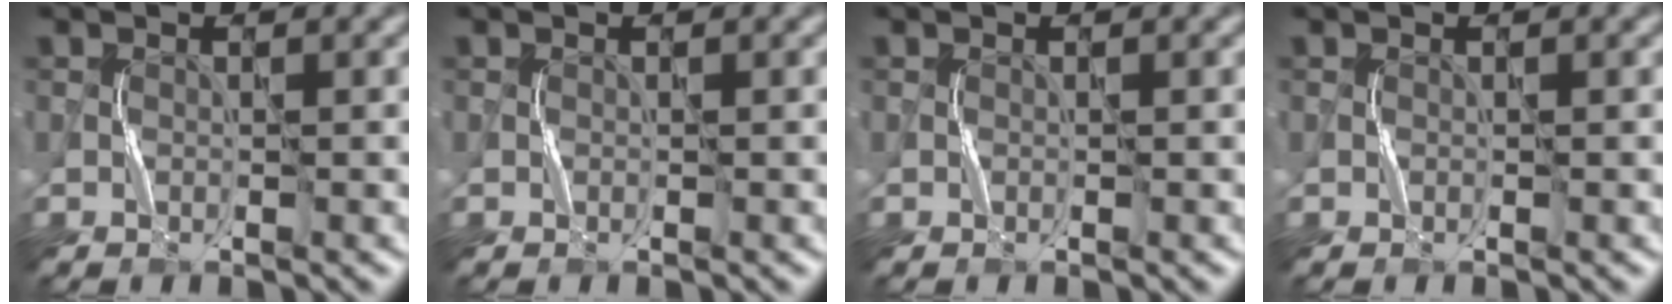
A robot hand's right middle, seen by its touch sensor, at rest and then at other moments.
{"total": 0.0}
{"total": 0.0}
{"total": 0.0}